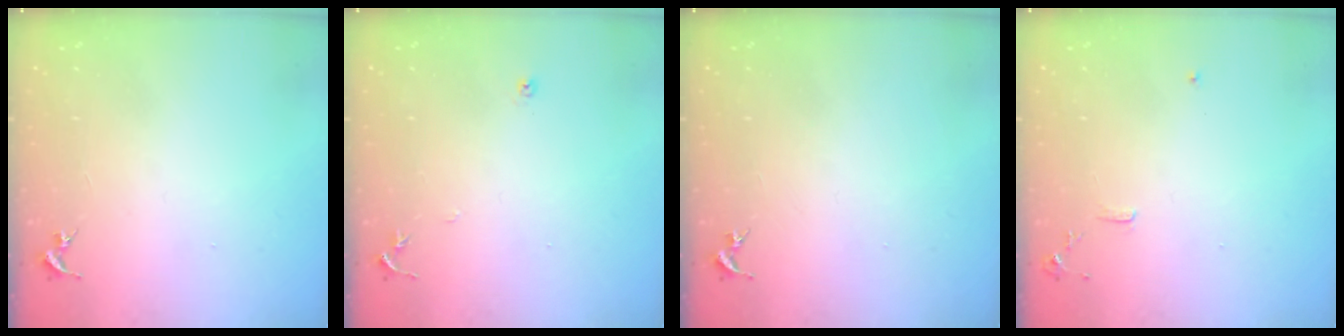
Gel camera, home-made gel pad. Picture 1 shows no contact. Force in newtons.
{"total": 4.6, "press": 4.6, "slide": 0.5}
{"total": 0.0}
{"total": 6.0, "press": 6.0, "slide": 0.7}